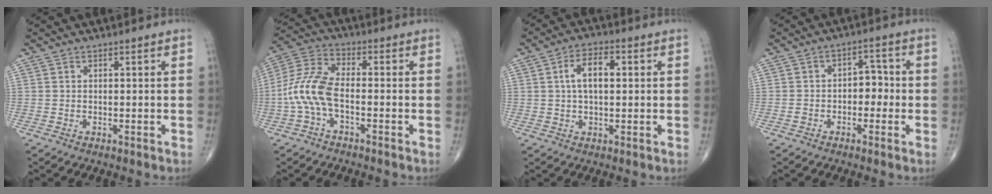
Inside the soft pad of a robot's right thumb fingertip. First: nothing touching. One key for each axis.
{"total": 9.3, "fx": -2.2, "fy": 3.4, "fz": 8.4, "tx": -0.203, "ty": 0.030, "tz": -0.051}
{"total": 6.8, "fx": 1.1, "fy": 3.4, "fz": 5.7, "tx": -0.097, "ty": 0.013, "tz": 0.015}
{"total": 4.8, "fx": -0.9, "fy": 3.3, "fz": 3.3, "tx": -0.023, "ty": 0.024, "tz": -0.022}